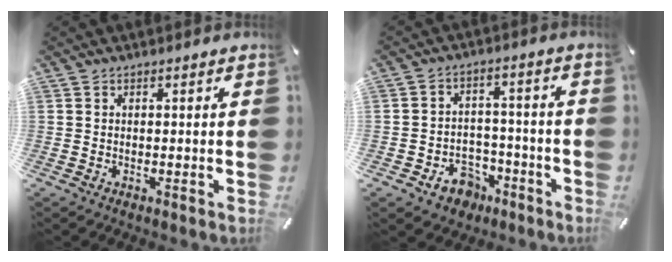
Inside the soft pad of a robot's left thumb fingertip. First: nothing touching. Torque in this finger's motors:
{"motor_torque": [-0.40, 0.46, 0.02, 0.02, 0.01]}